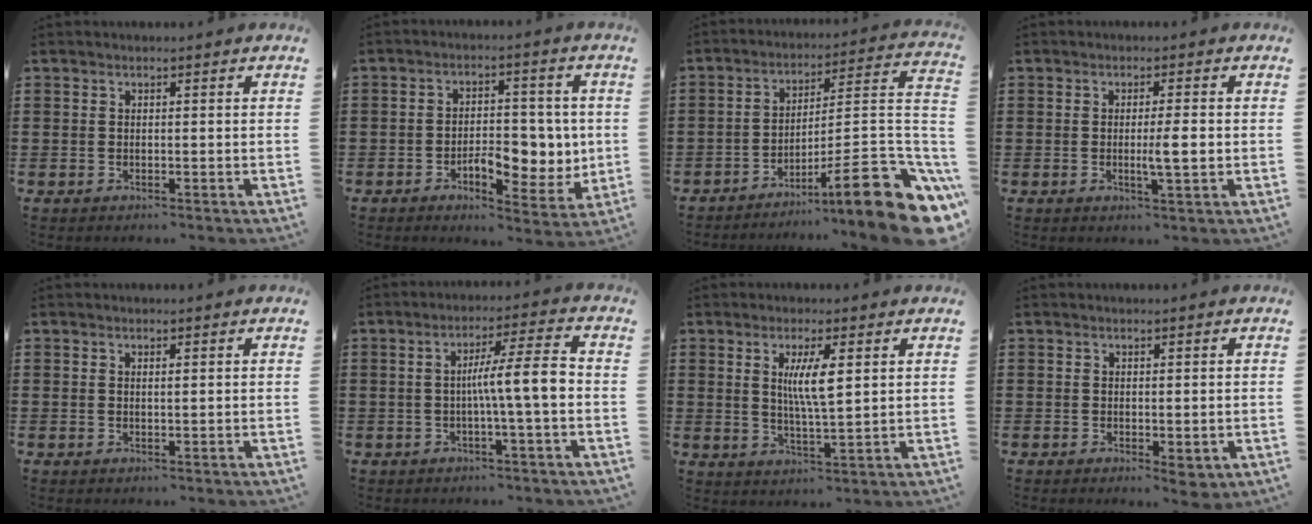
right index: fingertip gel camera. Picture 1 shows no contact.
{"total": 7.9, "force": [-1.4, 4.5, 6.4], "torque": [-0.079, 0.002, -0.027]}
{"total": 13.4, "force": [-6.8, 1.6, 11.4], "torque": [-0.158, -0.008, -0.120]}
{"total": 3.8, "force": [-0.3, 0.4, 3.8], "torque": [-0.066, -0.003, -0.007]}
{"total": 0.7, "force": [0.3, 0.1, 0.6], "torque": [-0.013, 0.000, 0.006]}
{"total": 7.3, "force": [-0.7, 0.3, 7.2], "torque": [-0.131, 0.001, -0.019]}
{"total": 5.9, "force": [1.6, 1.2, 5.6], "torque": [-0.113, 0.003, 0.025]}
{"total": 1.5, "force": [-0.3, 0.6, 1.3], "torque": [-0.025, -0.002, -0.004]}